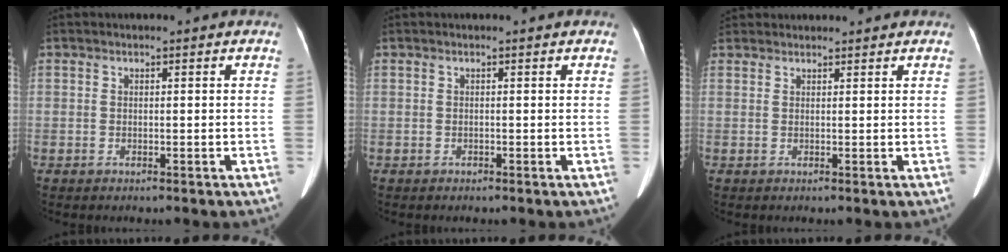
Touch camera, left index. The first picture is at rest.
{"total": 0.0}
{"total": 4.0, "force": [3.9, 1.0, 0.5], "torque": [-0.009, 0.029, 0.060]}